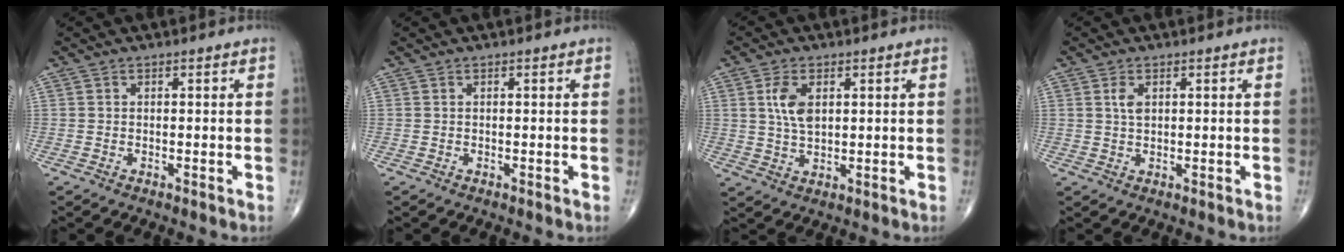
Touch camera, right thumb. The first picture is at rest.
{"total": 0.0}
{"total": 5.9, "force": [1.7, 3.3, 4.6], "torque": [-0.089, -0.007, 0.033]}
{"total": 2.3, "force": [0.8, 1.4, 1.7], "torque": [-0.031, -0.001, 0.016]}